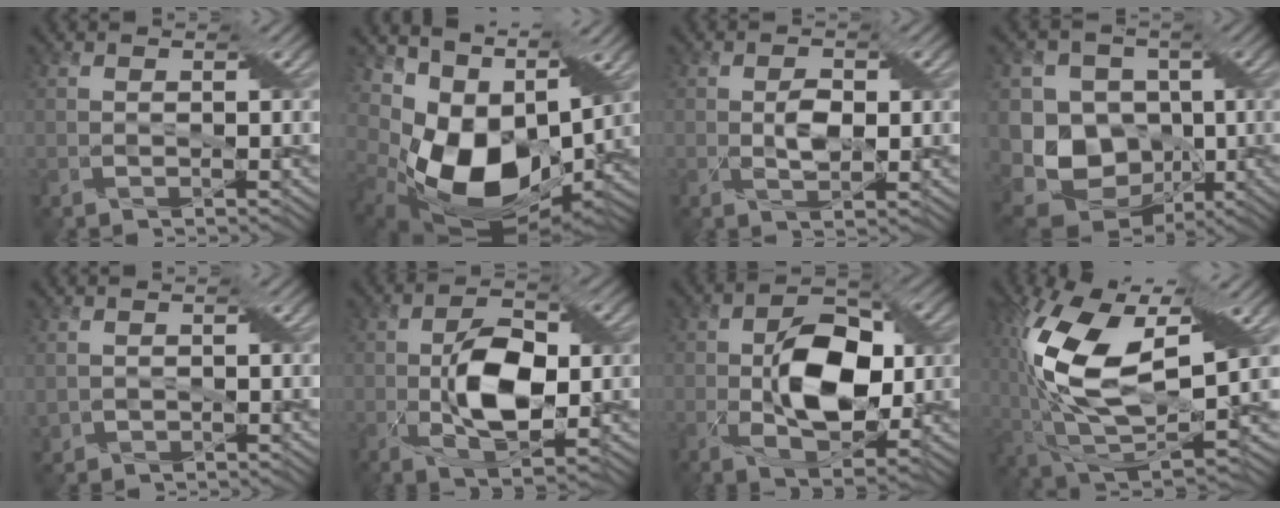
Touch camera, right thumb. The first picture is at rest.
{"total": 14.2, "force": [1.8, 10.1, 9.8], "torque": [-0.206, -0.028, 0.042]}
{"total": 2.7, "force": [0.2, 1.5, 2.2], "torque": [-0.044, -0.003, 0.004]}
{"total": 13.4, "force": [-1.5, 11.6, 6.5], "torque": [-0.150, -0.027, -0.039]}
{"total": 1.4, "force": [0.0, 1.3, 0.5], "torque": [-0.021, -0.007, 0.000]}
{"total": 9.0, "force": [-0.4, 4.6, 7.8], "torque": [-0.146, 0.002, -0.007]}
{"total": 10.8, "force": [0.0, 6.2, 8.8], "torque": [-0.161, -0.004, 0.000]}
{"total": 18.2, "force": [4.1, 9.0, 15.3], "torque": [-0.330, 0.003, 0.069]}